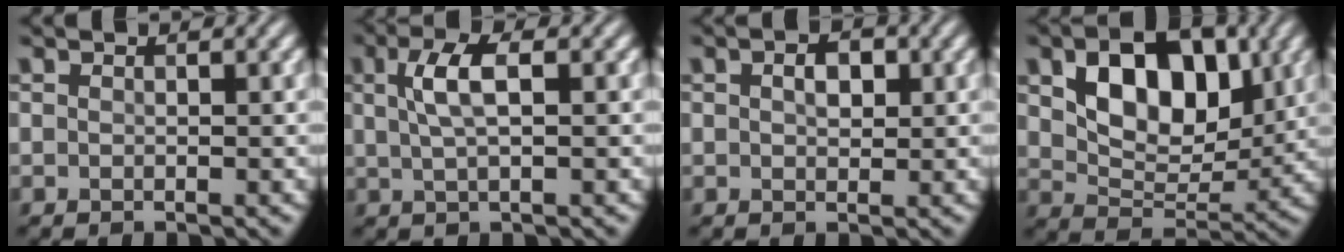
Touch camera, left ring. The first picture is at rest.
{"total": 3.5, "force": [0.9, 1.1, 3.2], "torque": [-0.064, 0.008, 0.017]}
{"total": 2.1, "force": [0.5, 1.3, 1.6], "torque": [-0.027, 0.002, 0.006]}
{"total": 8.2, "force": [2.6, 5.1, 5.9], "torque": [-0.100, -0.005, 0.043]}